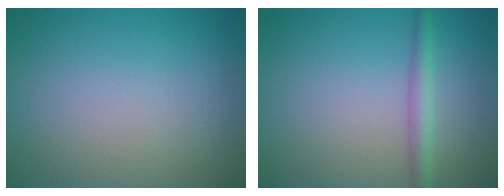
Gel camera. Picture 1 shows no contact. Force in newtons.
{"total": 2.2, "press": 2.2, "slide": 0.1}